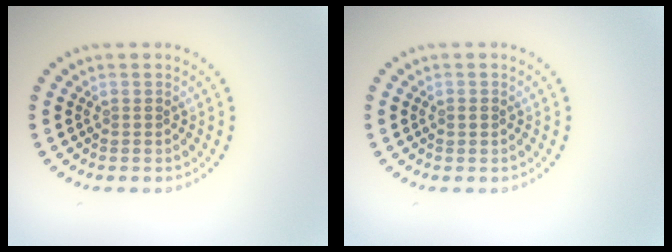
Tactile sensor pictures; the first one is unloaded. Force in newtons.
{"total": 0.8, "press": 0.8, "slide": 0.2}